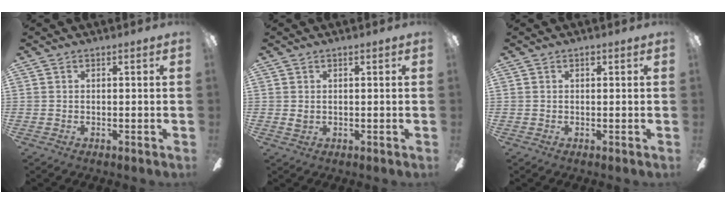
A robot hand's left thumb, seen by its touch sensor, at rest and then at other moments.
{"total": 1.2, "force": [0.4, 0.9, 0.7], "torque": [-0.016, 0.004, 0.006]}
{"total": 0.8, "force": [0.5, 0.5, 0.4], "torque": [-0.010, 0.004, 0.008]}